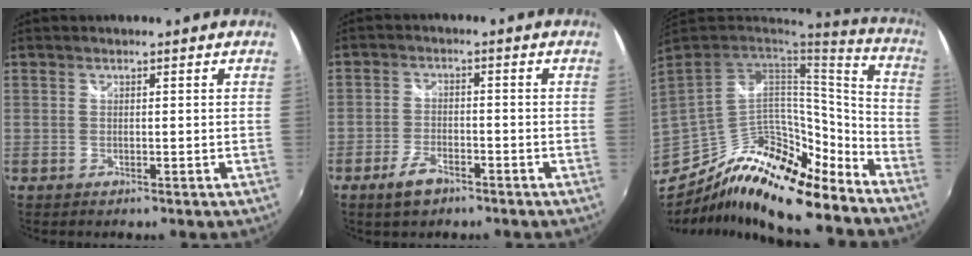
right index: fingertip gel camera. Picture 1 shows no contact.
{"total": 5.4, "force": [-3.7, 2.5, 3.1], "torque": [-0.075, -0.004, -0.067]}
{"total": 19.1, "force": [-14.7, 8.1, 9.1], "torque": [-0.179, 0.009, -0.260]}